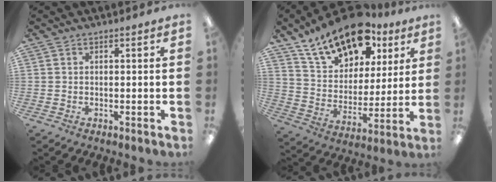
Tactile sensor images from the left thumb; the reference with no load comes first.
{"total": 17.2, "force": [12.7, 8.8, 7.6], "torque": [-0.140, -0.073, 0.229]}